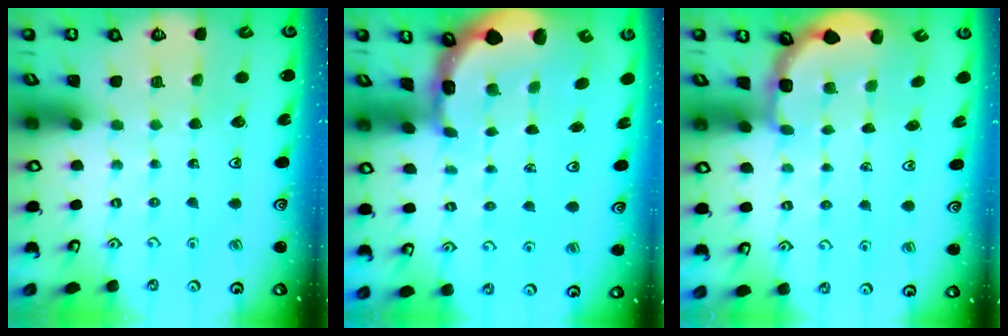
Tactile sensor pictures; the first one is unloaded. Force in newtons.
{"total": 2.1, "press": 1.9, "slide": 1.0}
{"total": 2.9, "press": 2.5, "slide": 1.4}